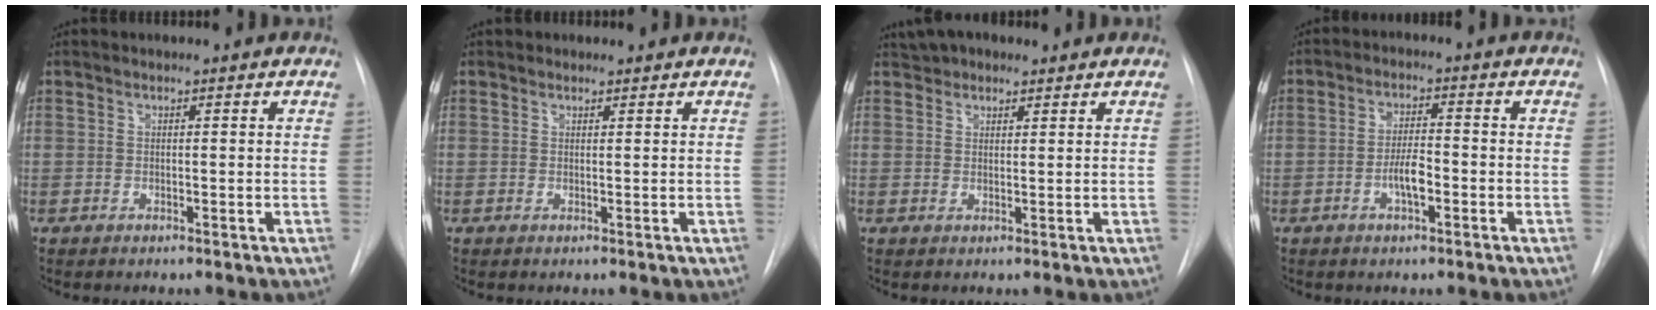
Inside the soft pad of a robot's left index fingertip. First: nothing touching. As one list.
[{"total": 0.6, "force": [0.5, 0.3, 0.0], "torque": [0.000, 0.001, 0.006]}, {"total": 3.9, "force": [3.1, 1.9, 1.4], "torque": [-0.024, 0.026, 0.053]}, {"total": 4.2, "force": [-1.5, 1.2, 3.8], "torque": [-0.071, 0.006, -0.028]}]